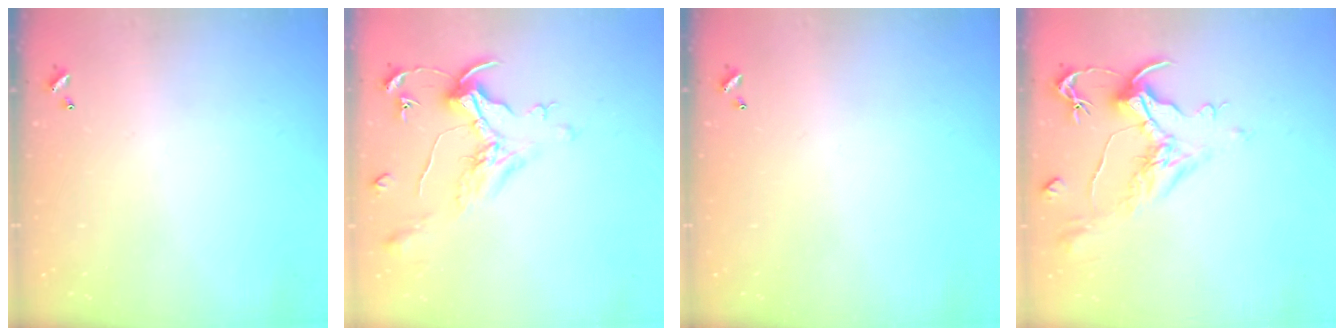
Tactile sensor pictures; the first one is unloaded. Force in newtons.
{"total": 1.6, "press": 1.4, "slide": 0.7}
{"total": 0.0}
{"total": 1.7, "press": 0.9, "slide": 1.5}